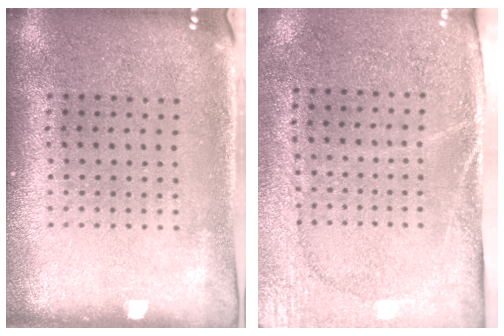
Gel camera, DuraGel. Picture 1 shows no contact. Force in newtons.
{"total": 2.7, "press": 2.3, "slide": 1.4}